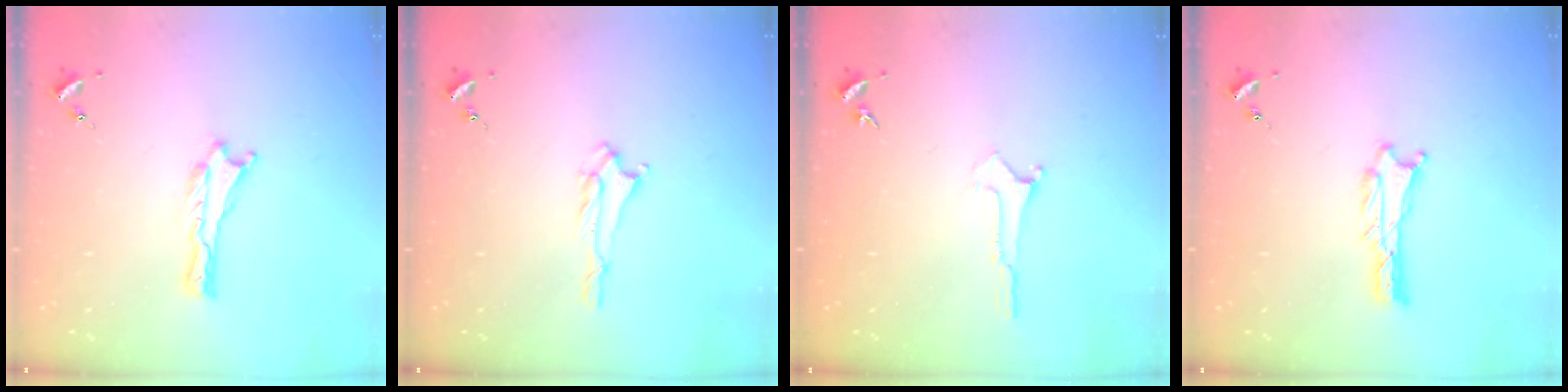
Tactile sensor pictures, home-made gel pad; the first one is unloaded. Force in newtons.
{"total": 1.4, "press": 1.3, "slide": 0.2}
{"total": 0.0}
{"total": 0.9, "press": 0.8, "slide": 0.1}